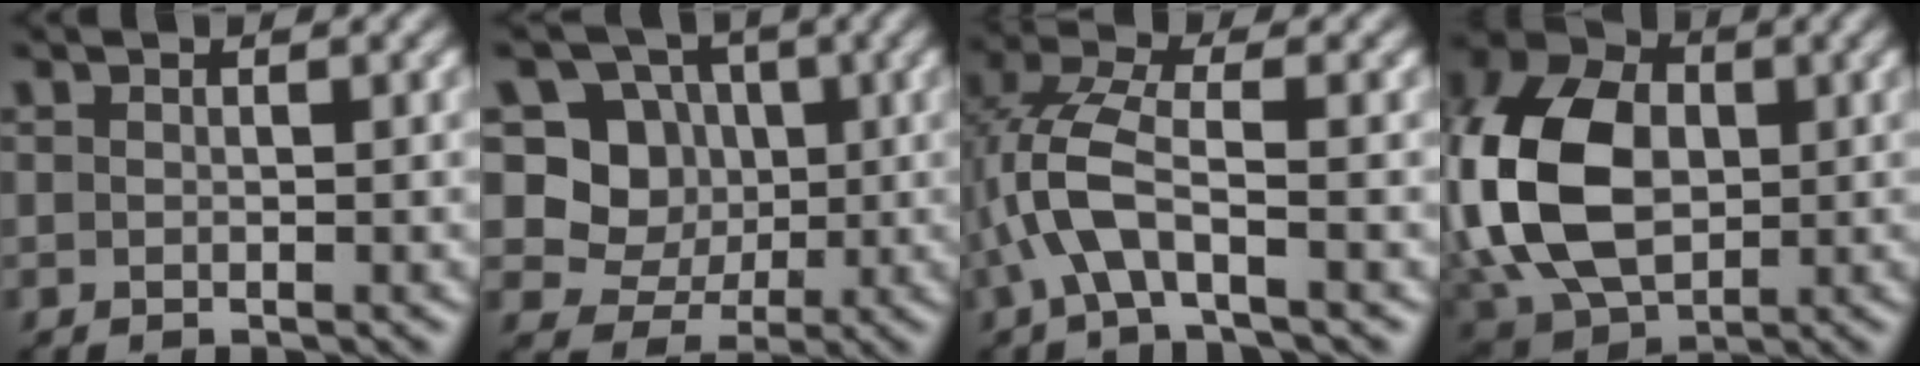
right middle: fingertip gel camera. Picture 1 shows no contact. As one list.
[{"total": 5.1, "force": [0.9, 4.7, 1.7], "torque": [-0.022, 0.001, 0.001]}, {"total": 4.9, "force": [-1.6, 1.6, 4.3], "torque": [-0.103, 0.016, -0.039]}, {"total": 13.3, "force": [0.2, 9.4, 9.3], "torque": [-0.224, 0.013, -0.001]}]